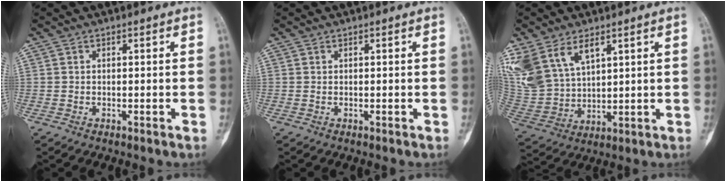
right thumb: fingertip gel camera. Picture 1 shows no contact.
{"total": 0.0}
{"total": 15.8, "force": [8.4, 9.4, 9.4], "torque": [-0.208, -0.017, 0.185]}